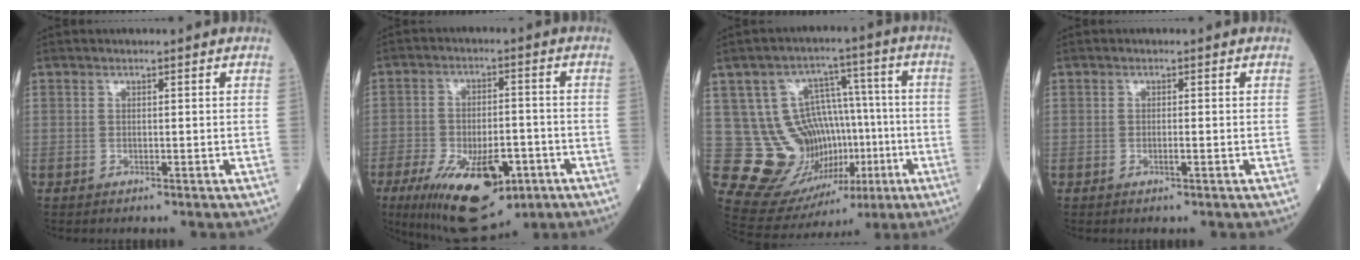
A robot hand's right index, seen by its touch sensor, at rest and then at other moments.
{"total": 16.7, "force": [-8.3, 6.9, 12.8], "torque": [-0.217, -0.015, -0.121]}
{"total": 15.1, "force": [-2.5, 12.0, 8.9], "torque": [-0.144, 0.044, -0.009]}
{"total": 0.7, "force": [-0.2, 0.0, 0.7], "torque": [-0.013, -0.001, -0.003]}